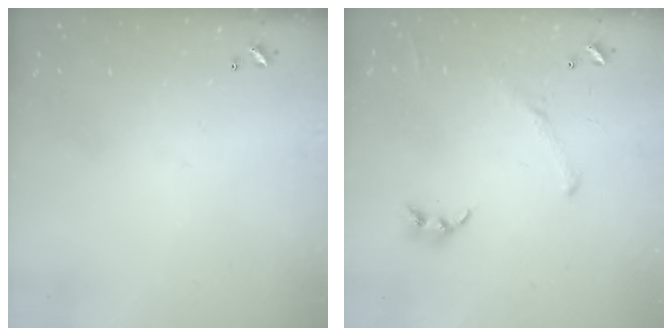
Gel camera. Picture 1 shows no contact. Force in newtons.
{"total": 2.3, "press": 2.3, "slide": 0.5}